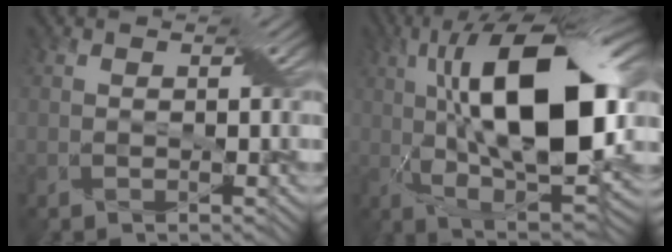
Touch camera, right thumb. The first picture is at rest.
{"total": 18.9, "force": [2.4, 7.9, 17.1], "torque": [-0.282, 0.022, 0.026]}